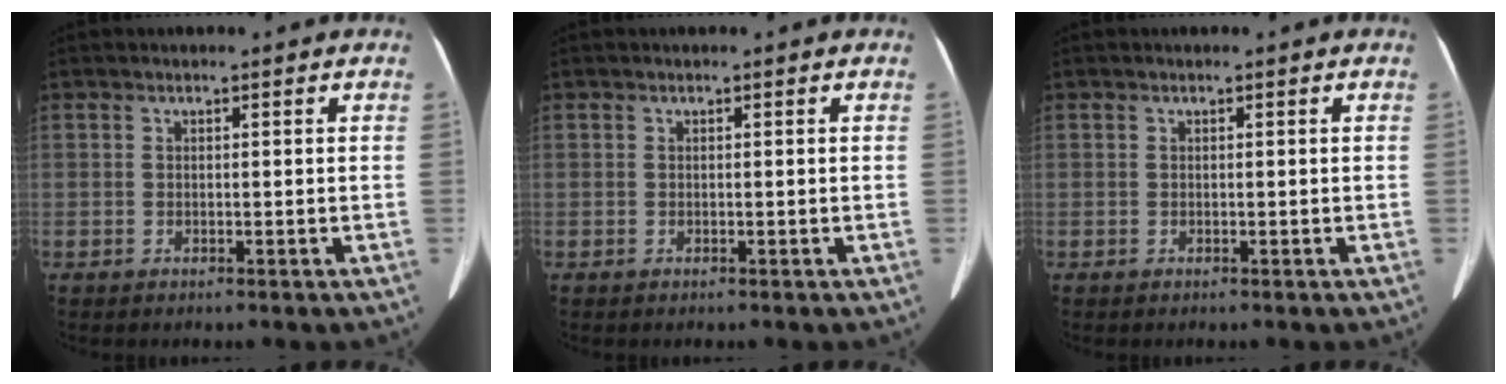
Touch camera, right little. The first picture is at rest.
{"total": 0.0}
{"total": 0.0}